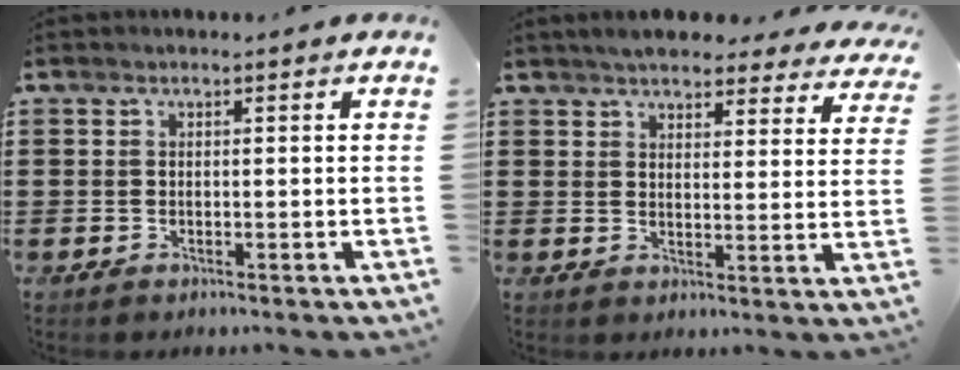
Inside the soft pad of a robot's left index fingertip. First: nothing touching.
{"total": 4.9, "force": [4.7, 0.7, 1.0], "torque": [-0.032, -0.018, 0.084]}